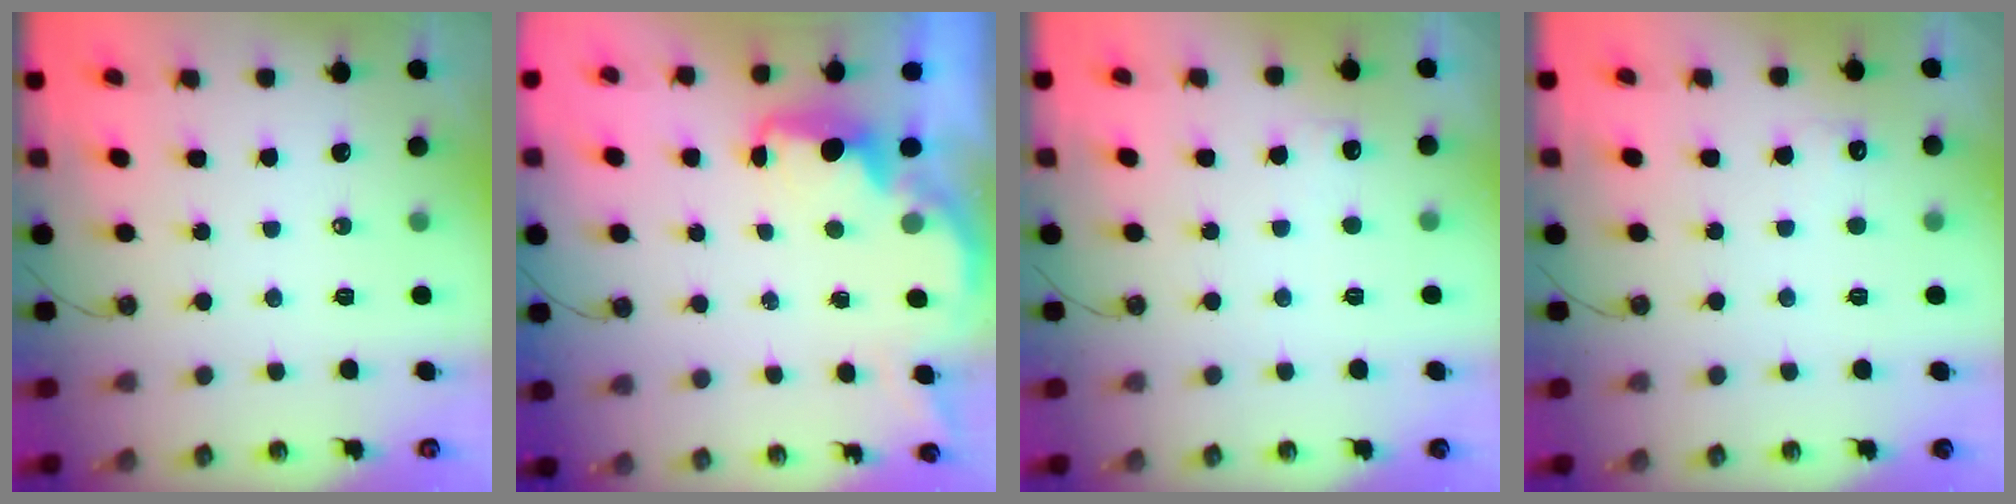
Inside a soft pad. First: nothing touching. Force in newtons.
{"total": 2.3, "press": 2.2, "slide": 0.8}
{"total": 4.3, "press": 4.1, "slide": 1.3}
{"total": 4.2, "press": 4.0, "slide": 1.1}